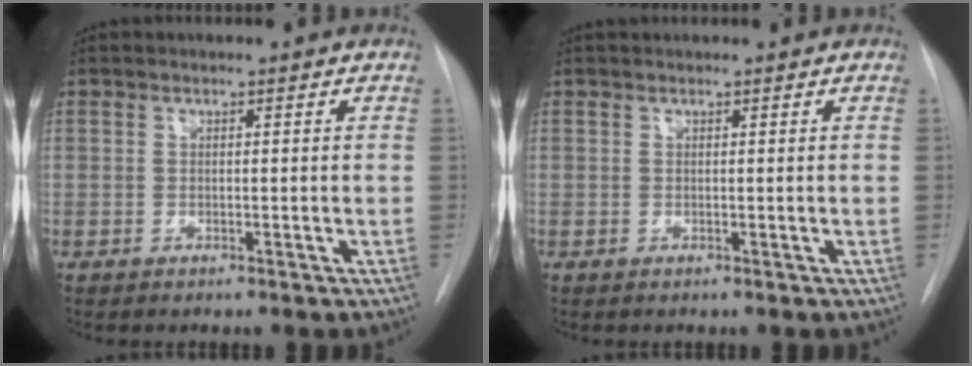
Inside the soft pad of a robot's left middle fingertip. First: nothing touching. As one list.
[{"total": 1.0, "force": [0.9, 0.0, 0.2], "torque": [-0.008, 0.021, 0.019]}]